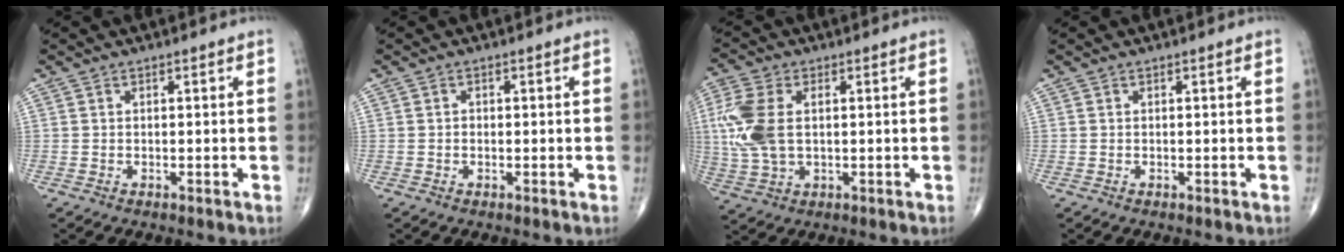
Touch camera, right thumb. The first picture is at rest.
{"total": 0.5, "force": [-0.1, 0.4, 0.3], "torque": [-0.006, 0.000, -0.003]}
{"total": 10.8, "force": [1.2, 6.3, 8.7], "torque": [-0.218, 0.004, 0.025]}
{"total": 0.0}